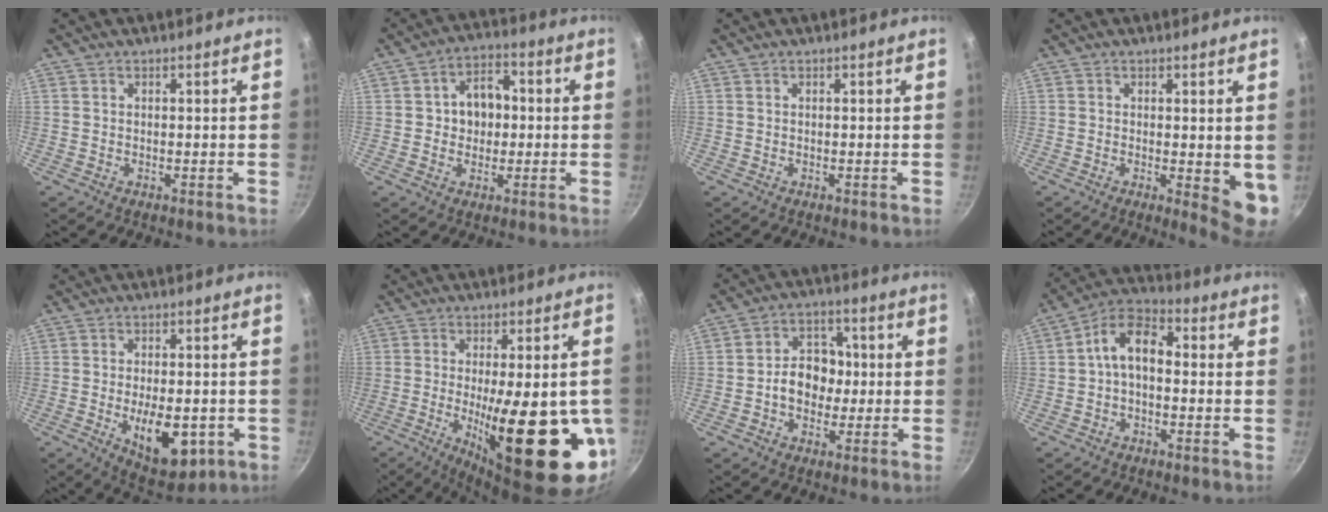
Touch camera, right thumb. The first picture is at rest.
{"total": 8.2, "force": [0.4, 6.4, 5.1], "torque": [-0.036, 0.012, -0.003]}
{"total": 0.0}
{"total": 6.1, "force": [0.1, 2.3, 5.7], "torque": [-0.068, -0.016, 0.002]}
{"total": 12.5, "force": [-3.2, 6.4, 10.3], "torque": [-0.121, -0.001, -0.032]}
{"total": 24.5, "force": [-4.8, 7.7, 22.7], "torque": [-0.308, -0.016, -0.054]}
{"total": 9.1, "force": [-0.8, 7.2, 5.5], "torque": [-0.042, 0.025, -0.023]}
{"total": 8.5, "force": [-0.2, 5.2, 6.8], "torque": [-0.106, 0.039, -0.021]}